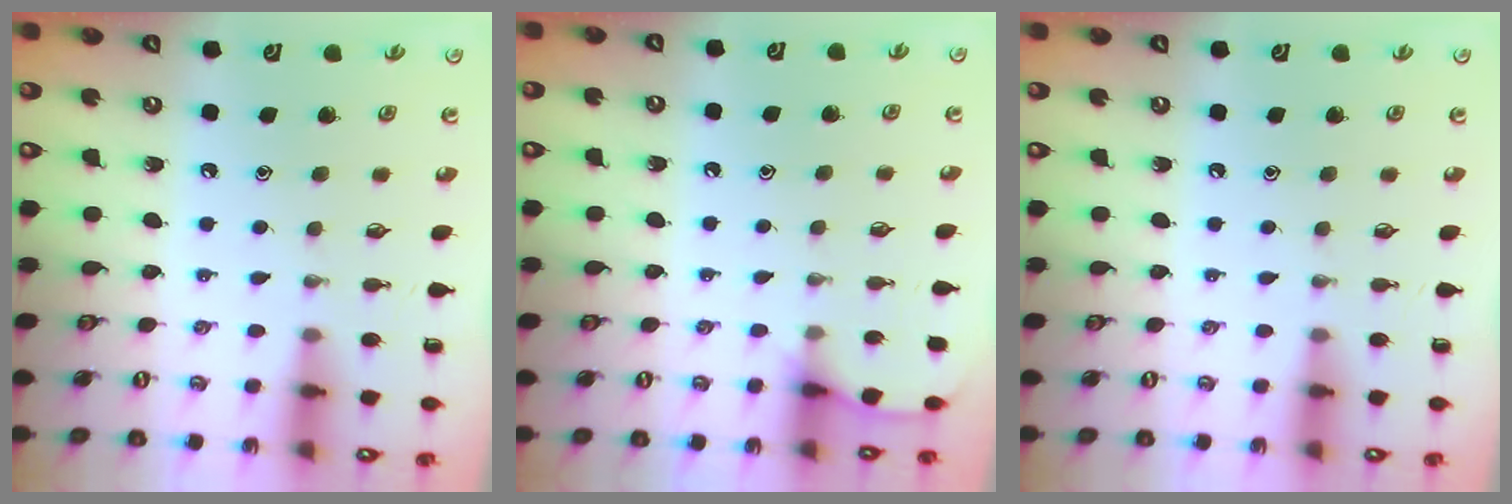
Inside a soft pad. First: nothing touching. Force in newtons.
{"total": 5.0, "press": 5.0, "slide": 0.7}
{"total": 0.0}